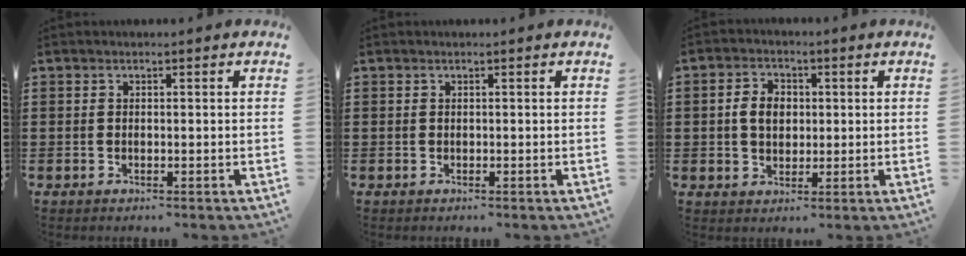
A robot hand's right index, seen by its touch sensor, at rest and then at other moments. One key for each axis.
{"total": 0.0}
{"total": 4.5, "fx": 0.1, "fy": 3.2, "fz": 3.1, "tx": -0.076, "ty": 0.009, "tz": -0.003}